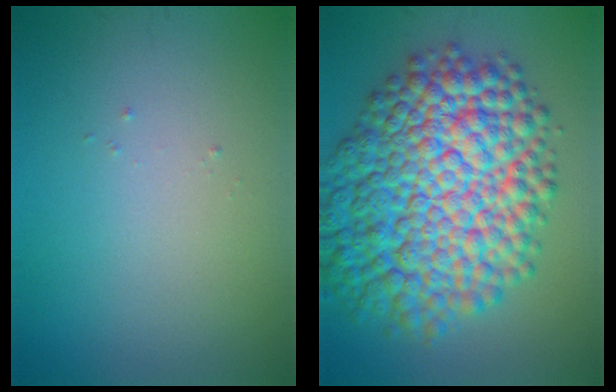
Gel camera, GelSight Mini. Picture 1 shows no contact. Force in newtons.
{"total": 14.2, "press": 14.2, "slide": 0.2}